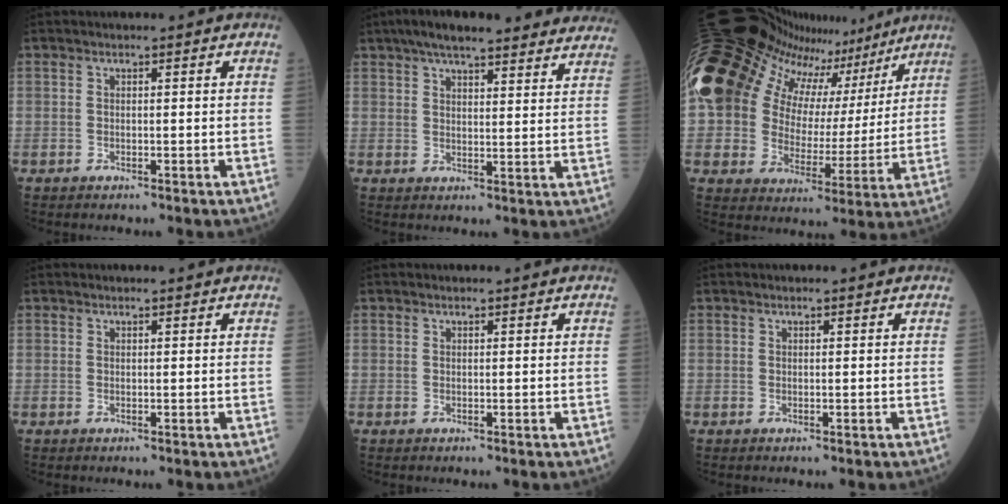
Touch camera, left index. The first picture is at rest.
{"total": 20.4, "force": [17.6, 3.6, 9.7], "torque": [-0.130, 0.038, 0.221]}
{"total": 28.8, "force": [17.5, 16.3, 16.0], "torque": [-0.321, 0.104, 0.278]}
{"total": 5.1, "force": [5.0, 0.5, 1.0], "torque": [-0.008, 0.030, 0.060]}
{"total": 1.7, "force": [1.7, 0.1, 0.1], "torque": [-0.007, 0.009, 0.023]}
{"total": 1.5, "force": [1.4, 0.1, 0.0], "torque": [-0.007, 0.008, 0.020]}